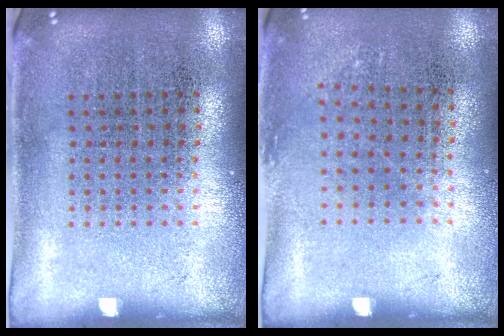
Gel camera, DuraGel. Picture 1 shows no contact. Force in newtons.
{"total": 0.8, "press": 0.7, "slide": 0.5}